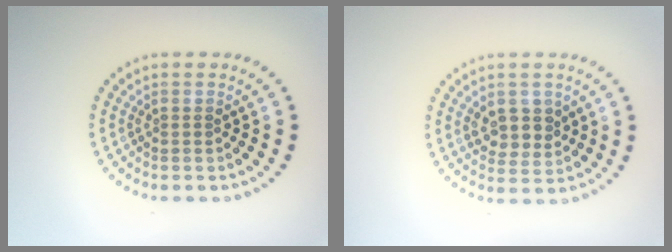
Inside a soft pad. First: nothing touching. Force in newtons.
{"total": 2.9, "press": 2.7, "slide": 0.9}